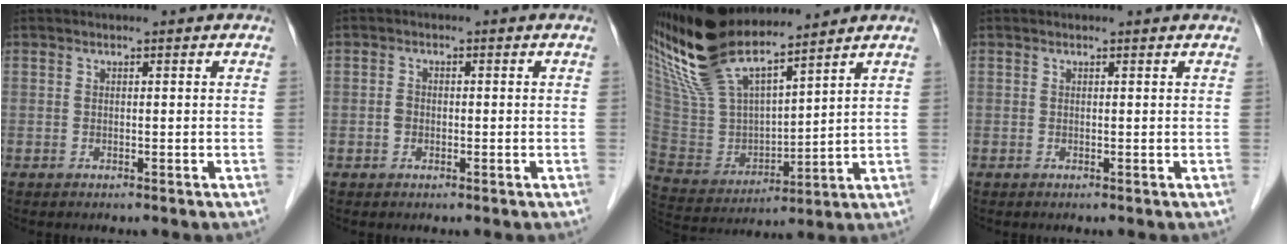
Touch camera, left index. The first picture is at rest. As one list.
[{"total": 1.4, "force": [-0.5, 1.1, 0.6], "torque": [-0.012, 0.000, -0.008]}, {"total": 17.7, "force": [14.9, 3.9, 8.7], "torque": [-0.181, 0.002, 0.298]}, {"total": 1.1, "force": [1.1, 0.0, 0.1], "torque": [-0.011, 0.001, 0.008]}]